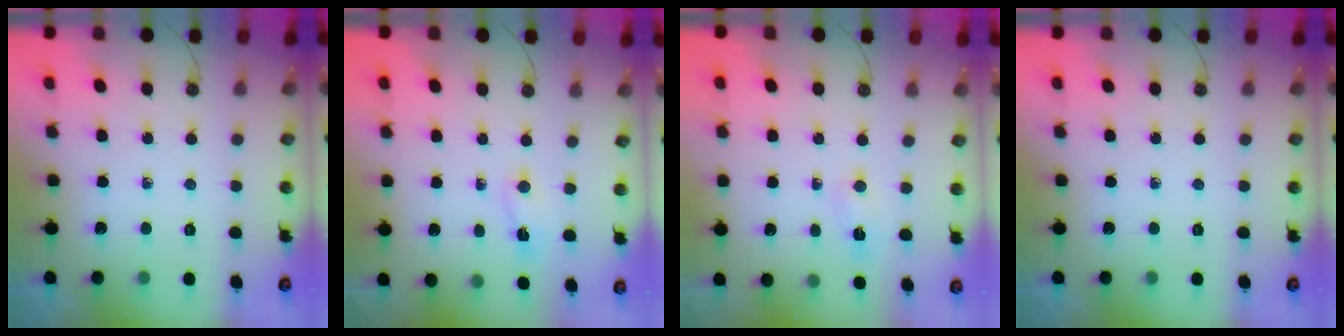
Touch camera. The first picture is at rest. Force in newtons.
{"total": 2.2, "press": 1.9, "slide": 1.1}
{"total": 2.4, "press": 2.2, "slide": 1.0}
{"total": 0.0}